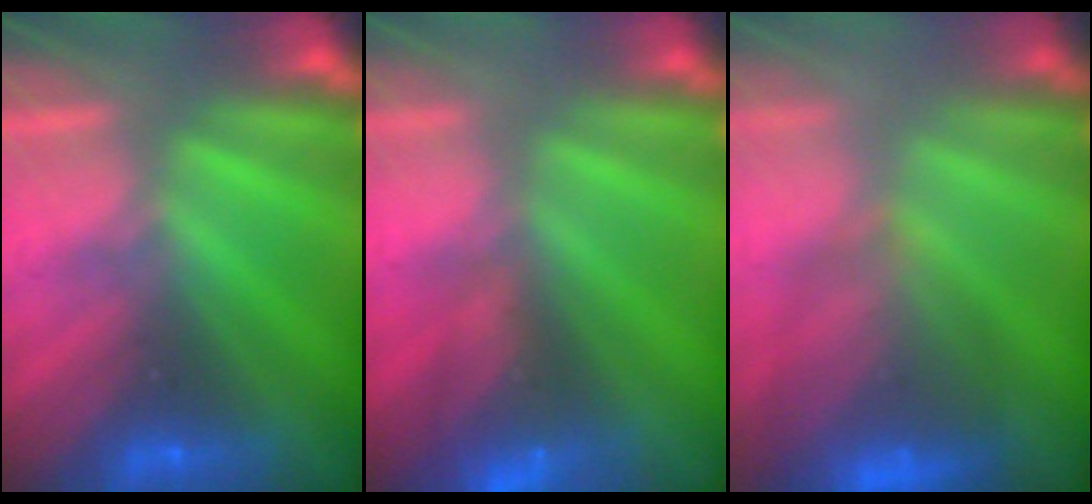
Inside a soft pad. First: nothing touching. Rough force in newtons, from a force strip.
{"total": 7.8}
{"total": 6.4}